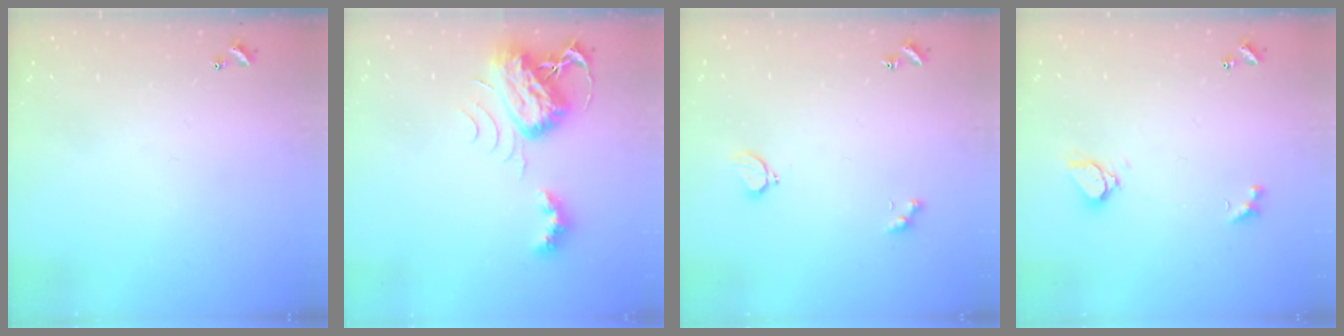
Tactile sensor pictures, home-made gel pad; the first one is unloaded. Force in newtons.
{"total": 7.6, "press": 7.5, "slide": 1.2}
{"total": 1.8, "press": 1.7, "slide": 0.5}
{"total": 2.1, "press": 2.1, "slide": 0.6}